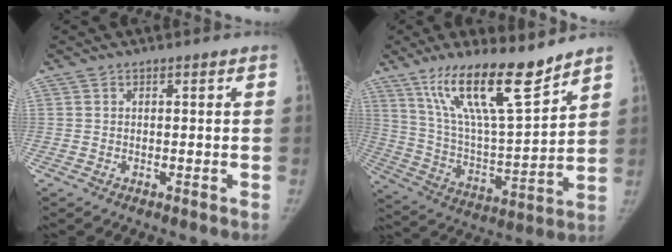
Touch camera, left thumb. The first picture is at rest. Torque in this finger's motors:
{"motor_torque": [0.55, -0.12, 1.52, -1.25, 0.55]}